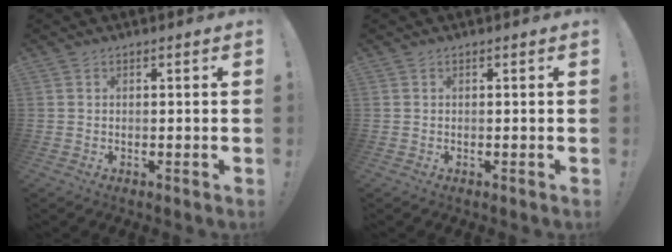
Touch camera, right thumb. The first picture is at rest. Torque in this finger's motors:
{"motor_torque": [-0.01, 0.00, 0.00, 0.00, 0.00]}